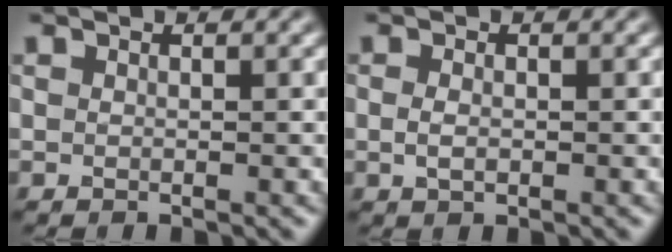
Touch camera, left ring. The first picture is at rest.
{"total": 1.3, "force": [-0.2, 0.8, 1.0], "torque": [-0.026, -0.003, -0.003]}